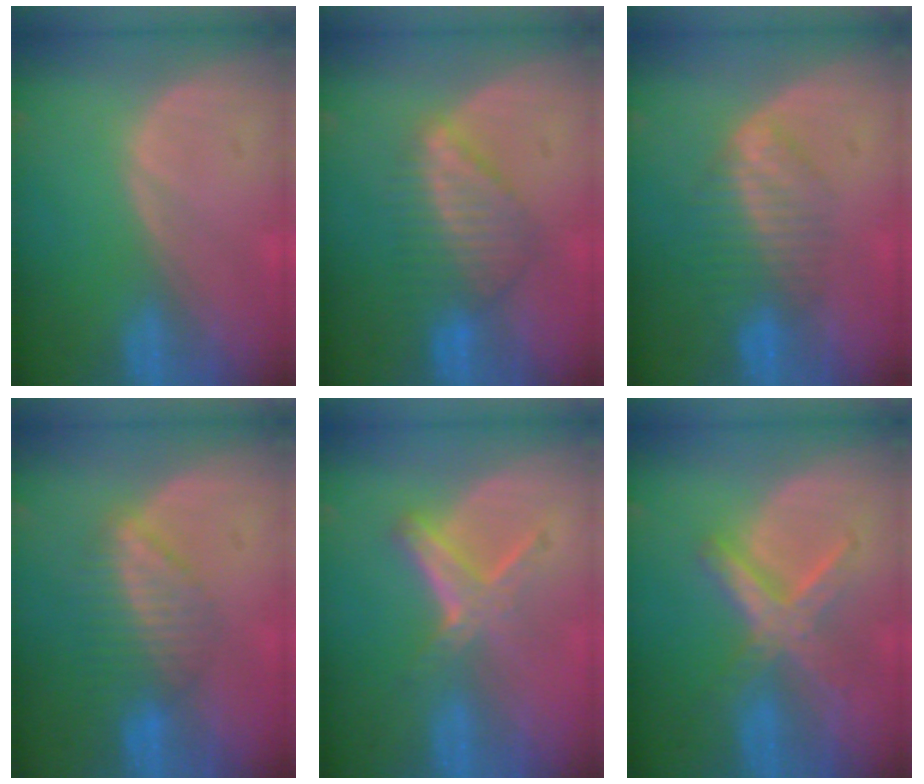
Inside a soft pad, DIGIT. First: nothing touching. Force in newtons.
{"total": 6.4, "press": 6.4, "slide": 0.1}
{"total": 6.7, "press": 5.7, "slide": 3.5}
{"total": 6.8, "press": 5.8, "slide": 3.5}
{"total": 6.1, "press": 5.2, "slide": 3.2}
{"total": 6.1, "press": 6.1, "slide": 0.2}